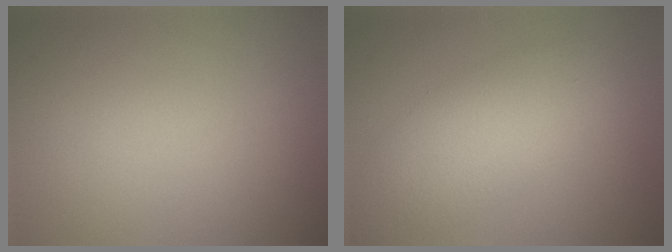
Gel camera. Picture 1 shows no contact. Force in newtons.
{"total": 5.4, "press": 5.4, "slide": 0.1}